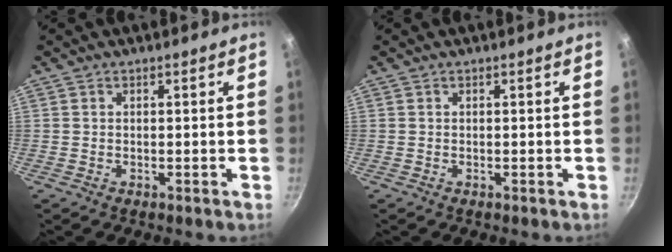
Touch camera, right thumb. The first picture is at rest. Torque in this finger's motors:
{"motor_torque": [-0.06, -0.05, 0.06, -0.02, 0.00]}